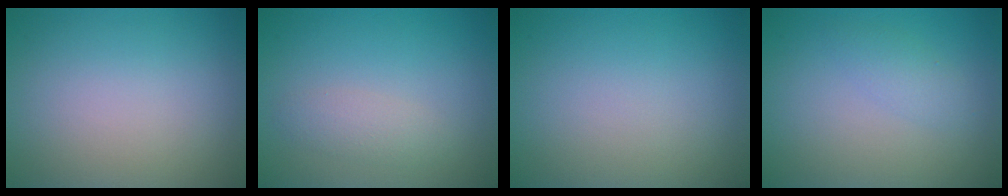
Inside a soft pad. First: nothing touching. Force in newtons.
{"total": 1.7, "press": 1.7, "slide": 0.0}
{"total": 0.0}
{"total": 1.4, "press": 1.4, "slide": 0.0}